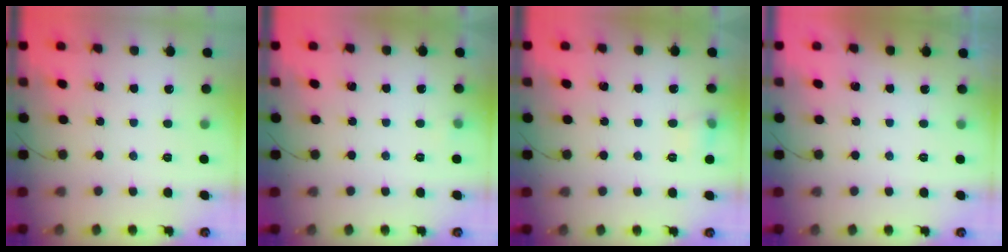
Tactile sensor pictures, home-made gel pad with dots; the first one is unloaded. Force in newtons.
{"total": 3.5, "press": 3.4, "slide": 1.1}
{"total": 5.5, "press": 5.3, "slide": 1.6}
{"total": 0.0}